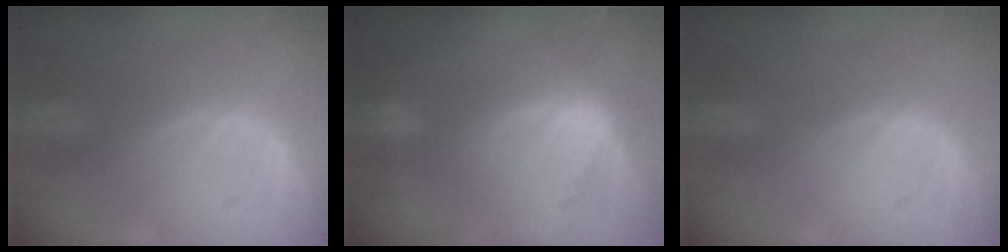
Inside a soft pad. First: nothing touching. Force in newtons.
{"total": 9.3, "press": 8.2, "slide": 4.5}
{"total": 0.0}